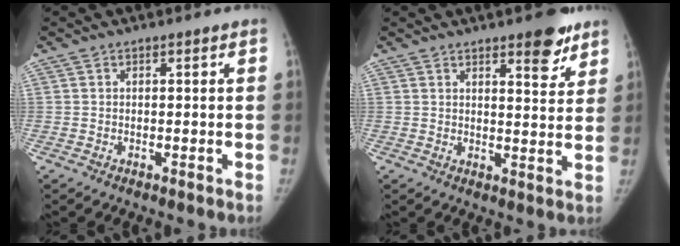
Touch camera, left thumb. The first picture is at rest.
{"total": 7.2, "force": [4.8, 2.4, 4.9], "torque": [-0.042, -0.029, 0.061]}